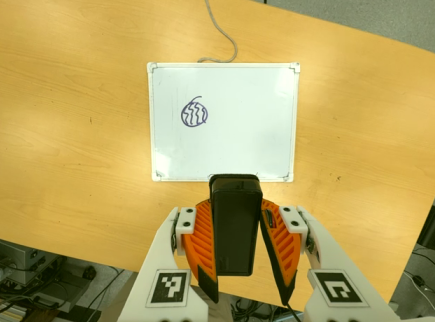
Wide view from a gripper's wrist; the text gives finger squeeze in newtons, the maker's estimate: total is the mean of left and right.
{"total": 6.5, "left": 5.2, "right": 7.8}